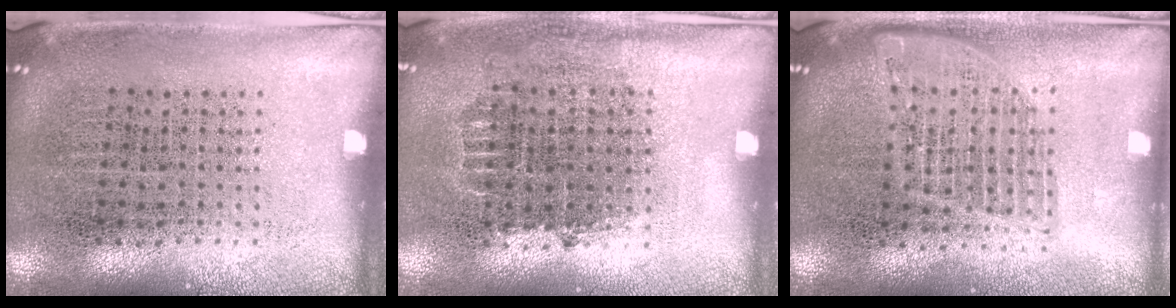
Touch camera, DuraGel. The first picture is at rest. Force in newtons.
{"total": 0.7, "press": 0.6, "slide": 0.3}
{"total": 1.5, "press": 1.4, "slide": 0.7}